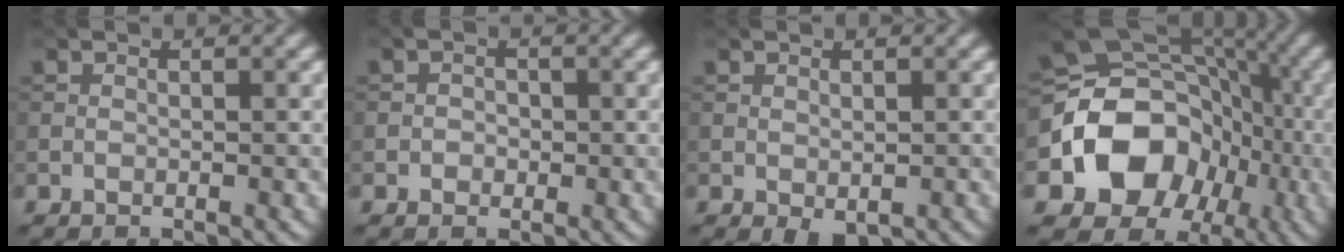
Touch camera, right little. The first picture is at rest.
{"total": 1.1, "force": [-0.3, 1.0, 0.3], "torque": [0.004, -0.003, -0.011]}
{"total": 1.4, "force": [-0.6, 0.7, 1.1], "torque": [-0.019, -0.010, -0.005]}
{"total": 10.4, "force": [-3.1, 8.4, 5.2], "torque": [-0.073, 0.000, -0.062]}